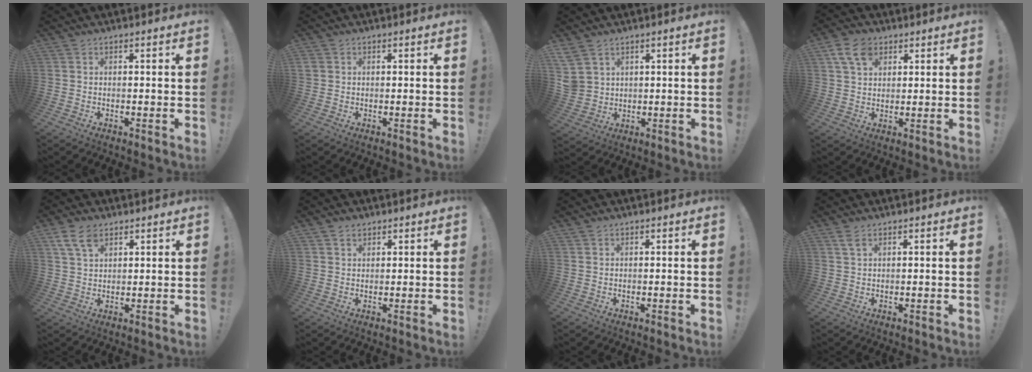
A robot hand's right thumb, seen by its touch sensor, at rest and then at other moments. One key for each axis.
{"total": 1.2, "fx": 0.3, "fy": 1.2, "fz": 0.1, "tx": 0.000, "ty": 0.003, "tz": 0.006}
{"total": 5.9, "fx": 3.6, "fy": 4.4, "fz": 1.7, "tx": -0.041, "ty": -0.017, "tz": 0.074}
{"total": 8.9, "fx": 4.3, "fy": 6.2, "fz": 4.8, "tx": -0.087, "ty": -0.003, "tz": 0.086}
{"total": 7.4, "fx": 4.4, "fy": 4.2, "fz": 4.2, "tx": -0.082, "ty": -0.008, "tz": 0.087}
{"total": 2.0, "fx": 1.6, "fy": 1.2, "fz": 0.4, "tx": 0.000, "ty": -0.008, "tz": 0.027}
{"total": 0.6, "fx": 0.5, "fy": 0.3, "fz": 0.1, "tx": 0.005, "ty": -0.002, "tz": 0.008}
{"total": 2.5, "fx": 1.5, "fy": 0.9, "fz": 1.8, "tx": -0.042, "ty": 0.003, "tz": 0.029}